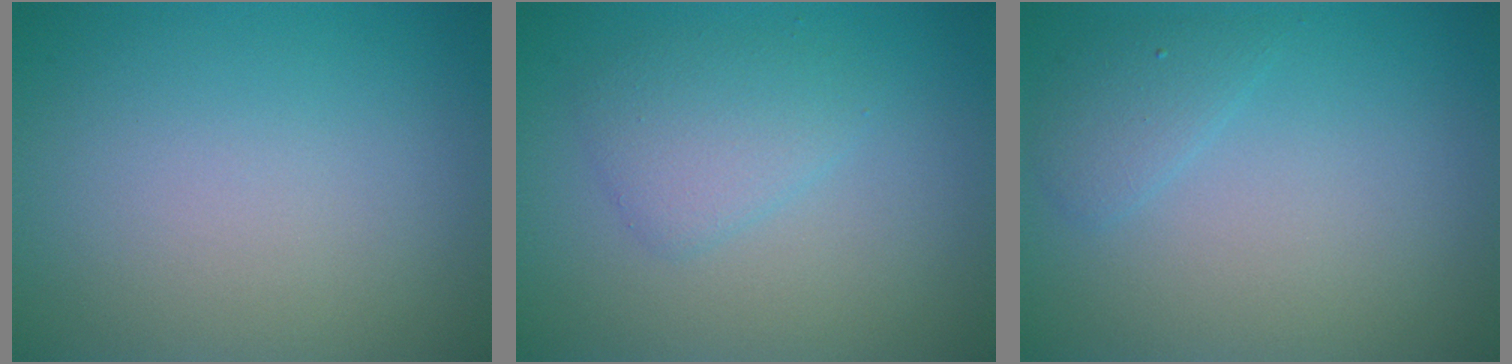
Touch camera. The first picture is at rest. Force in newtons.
{"total": 2.4, "press": 2.4, "slide": 0.1}
{"total": 1.5, "press": 1.5, "slide": 0.1}